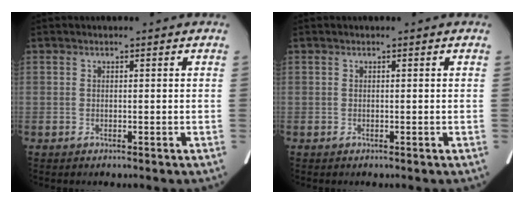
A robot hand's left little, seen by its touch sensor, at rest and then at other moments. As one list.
[{"total": 0.0}]